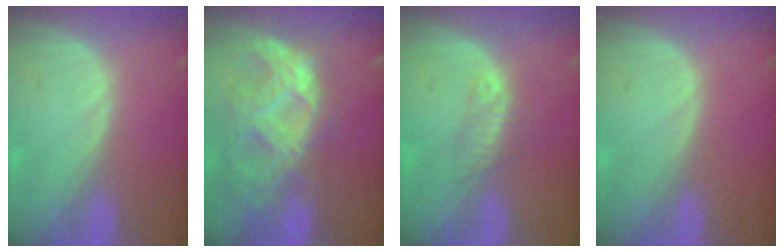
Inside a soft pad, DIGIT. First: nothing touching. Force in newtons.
{"total": 11.0, "press": 9.3, "slide": 5.7}
{"total": 2.3, "press": 2.1, "slide": 0.8}
{"total": 0.0}